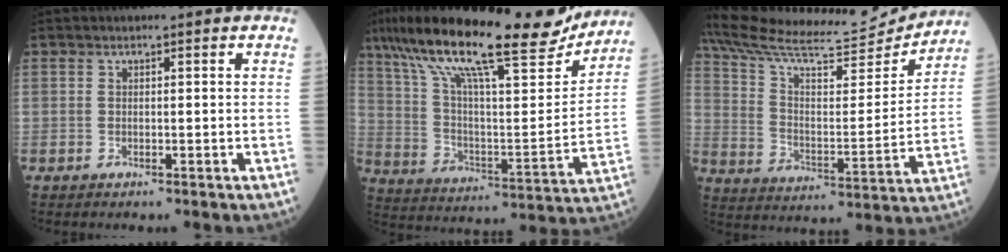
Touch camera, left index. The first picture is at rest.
{"total": 26.3, "force": [20.6, 4.3, 15.7], "torque": [-0.275, 0.014, 0.315]}
{"total": 21.6, "force": [20.6, 1.8, 6.1], "torque": [-0.119, -0.033, 0.311]}